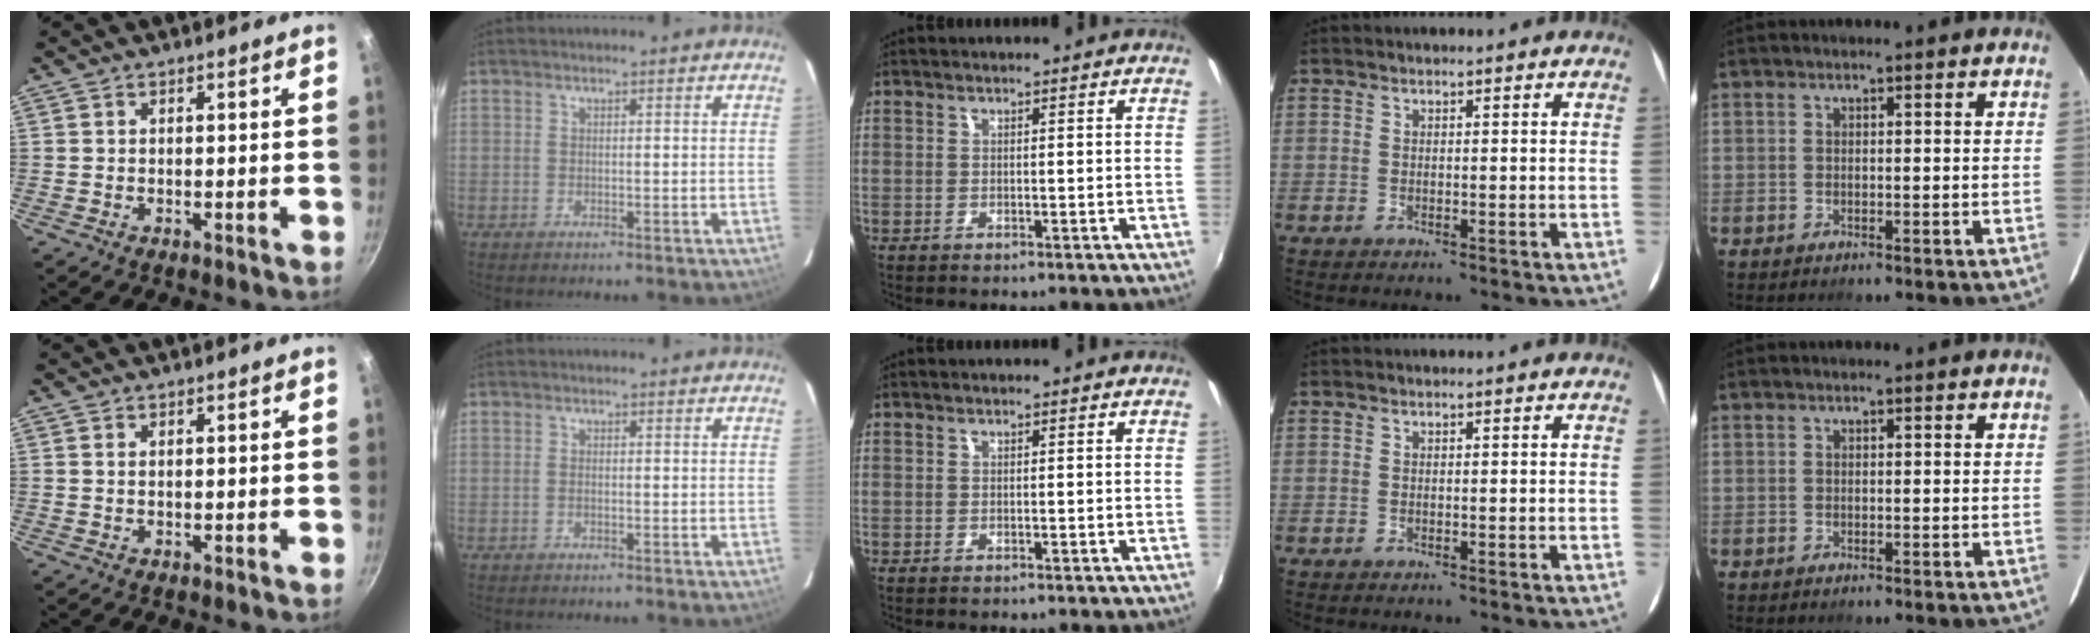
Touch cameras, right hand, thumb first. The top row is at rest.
{"thumb": {"total": 0.7, "force": [0.3, 0.4, 0.4], "torque": [-0.008, 0.001, 0.005]}, "index": {"total": 0.6, "force": [-0.3, 0.3, 0.4], "torque": [-0.011, 0.001, -0.006]}}